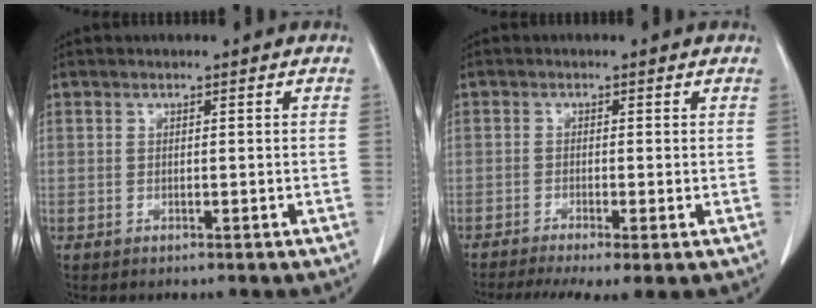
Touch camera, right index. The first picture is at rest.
{"total": 7.6, "force": [-5.1, 1.2, 5.5], "torque": [-0.088, -0.009, -0.085]}